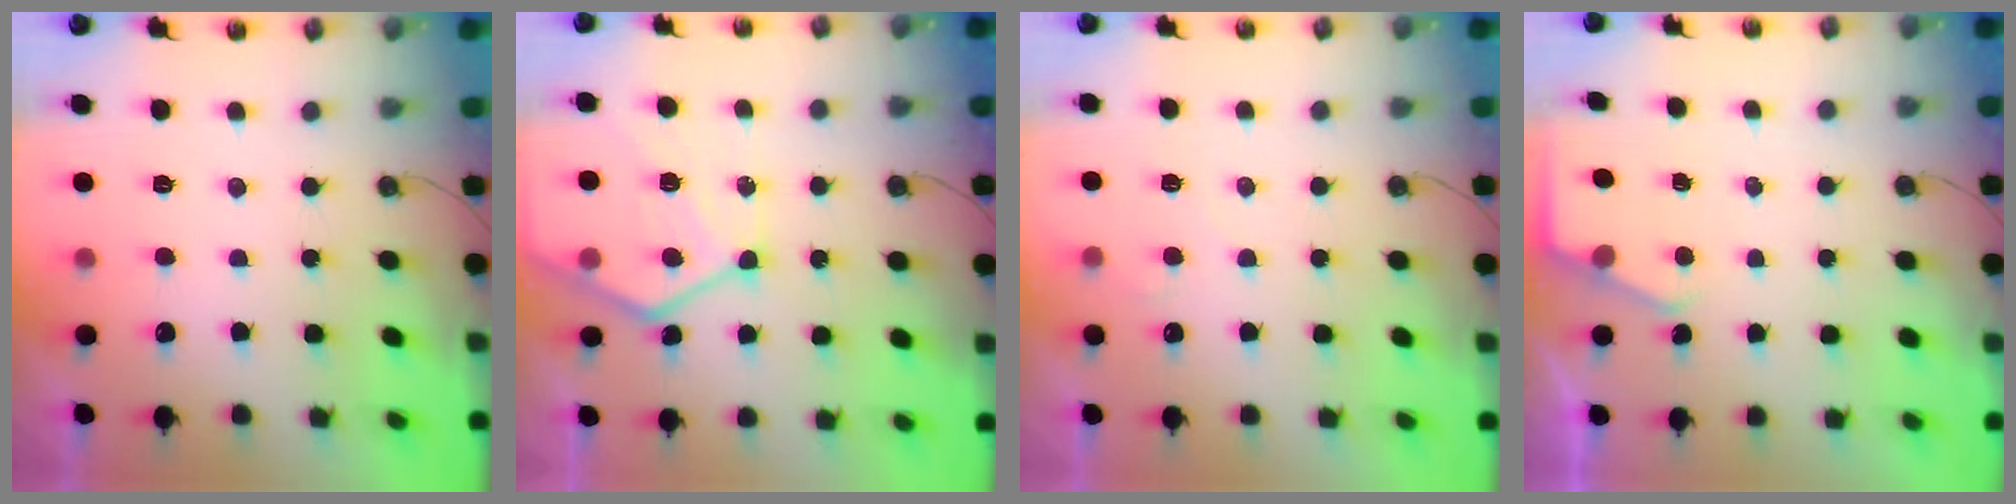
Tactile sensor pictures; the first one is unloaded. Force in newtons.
{"total": 15.0, "press": 14.9, "slide": 1.5}
{"total": 3.7, "press": 3.7, "slide": 0.4}
{"total": 2.3, "press": 2.3, "slide": 0.4}